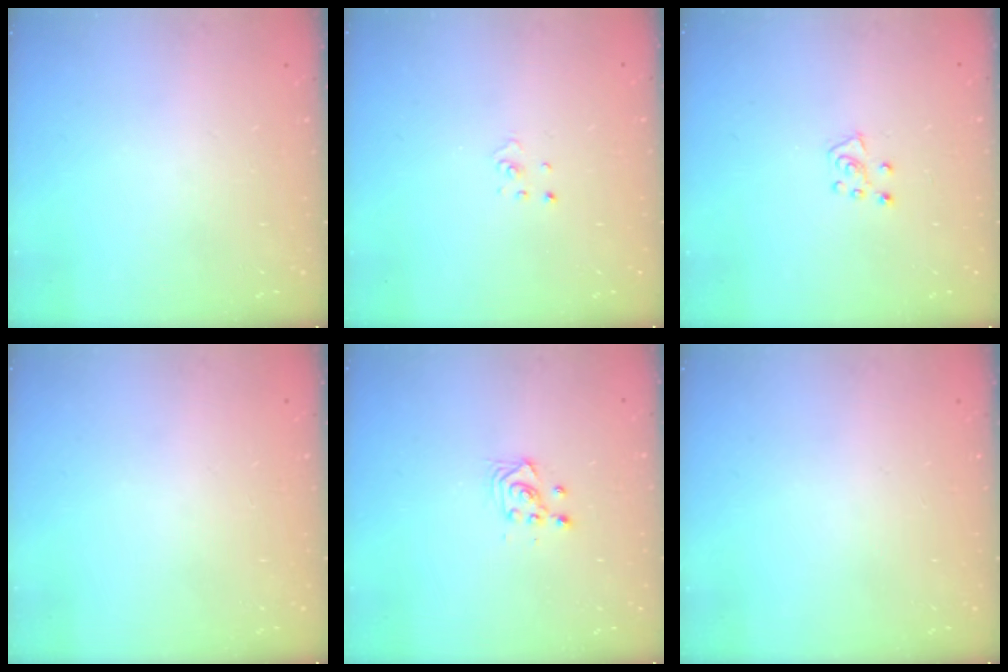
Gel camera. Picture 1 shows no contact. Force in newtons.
{"total": 1.1, "press": 1.1, "slide": 0.1}
{"total": 5.3, "press": 5.3, "slide": 0.4}
{"total": 0.0}
{"total": 3.4, "press": 3.1, "slide": 1.2}
{"total": 0.0}